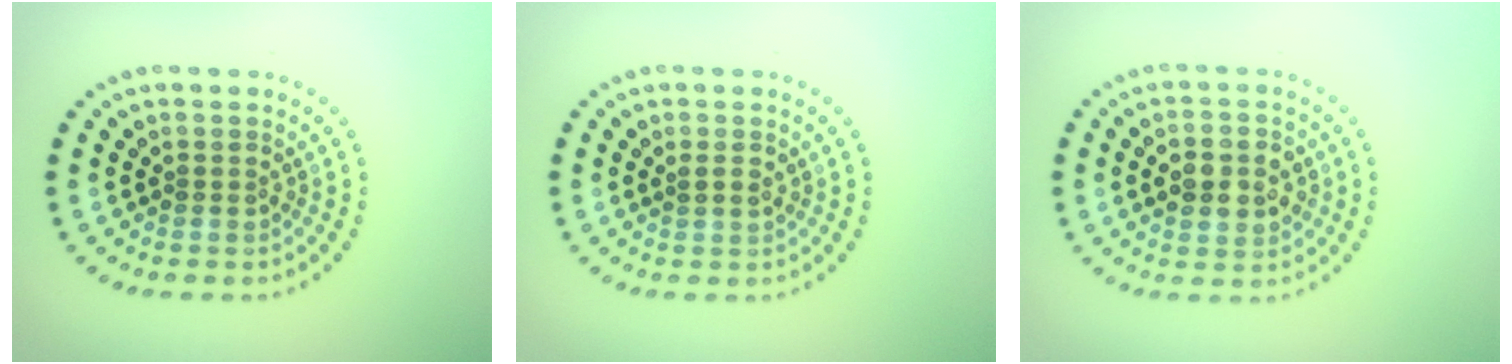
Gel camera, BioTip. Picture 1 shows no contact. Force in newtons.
{"total": 0.6, "press": 0.6, "slide": 0.3}
{"total": 4.3, "press": 4.3, "slide": 0.5}